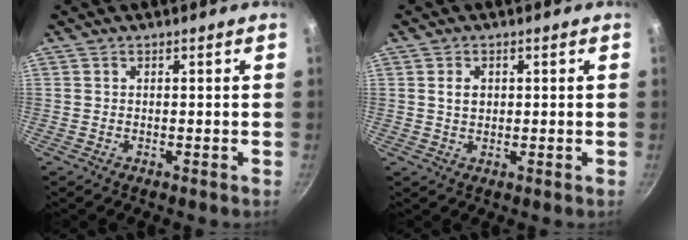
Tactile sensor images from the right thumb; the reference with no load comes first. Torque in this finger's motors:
{"motor_torque": [-0.03, 0.18, 0.19, 0.25, -0.01]}